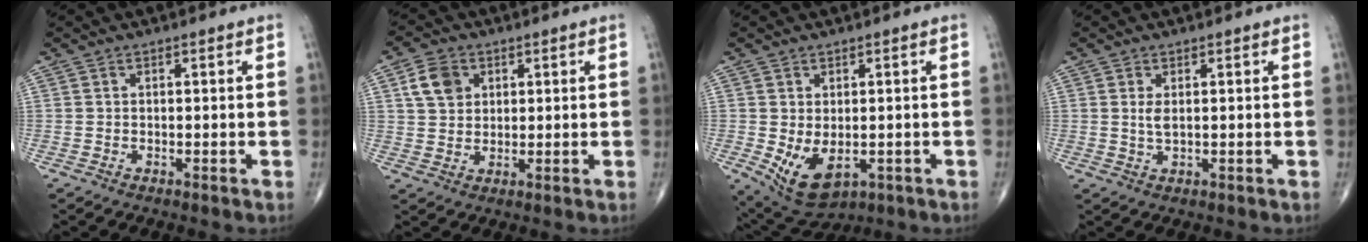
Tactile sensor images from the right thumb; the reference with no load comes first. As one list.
[{"total": 6.2, "force": [2.3, 4.8, 3.3], "torque": [-0.043, -0.003, 0.042]}, {"total": 8.5, "force": [-1.7, 5.0, 6.6], "torque": [-0.103, -0.010, -0.008]}, {"total": 2.1, "force": [0.5, 0.8, 1.8], "torque": [-0.038, -0.005, 0.014]}]